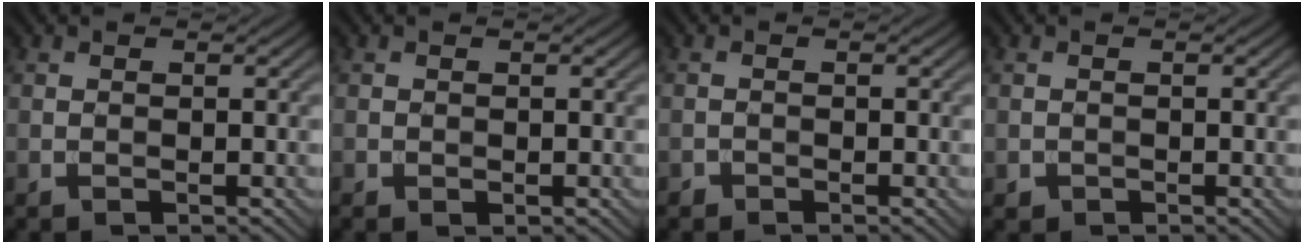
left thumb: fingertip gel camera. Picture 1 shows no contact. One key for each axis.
{"total": 0.5, "fx": -0.1, "fy": 0.5, "fz": 0.2, "tx": -0.003, "ty": -0.005, "tz": -0.002}
{"total": 0.7, "fx": -0.6, "fy": 0.4, "fz": 0.0, "tx": 0.001, "ty": -0.003, "tz": -0.012}
{"total": 0.8, "fx": -0.4, "fy": 0.7, "fz": 0.2, "tx": -0.001, "ty": -0.006, "tz": -0.008}